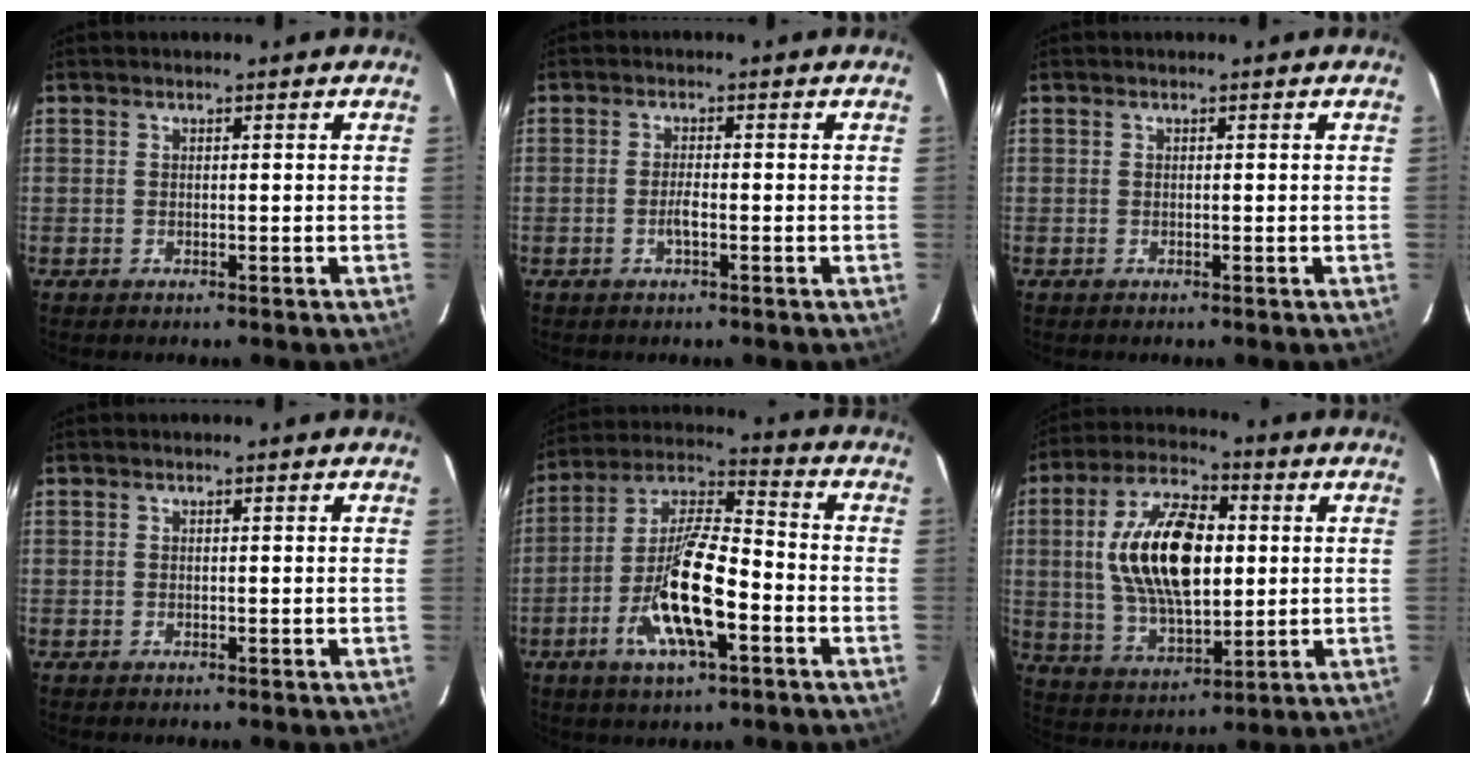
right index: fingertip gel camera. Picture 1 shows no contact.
{"total": 2.3, "force": [-0.9, 0.6, 2.1], "torque": [-0.041, 0.000, -0.016]}
{"total": 0.0}
{"total": 0.0}
{"total": 16.1, "force": [-5.7, 4.7, 14.3], "torque": [-0.289, -0.006, -0.111]}
{"total": 18.5, "force": [2.3, 9.1, 15.9], "torque": [-0.301, 0.016, 0.049]}